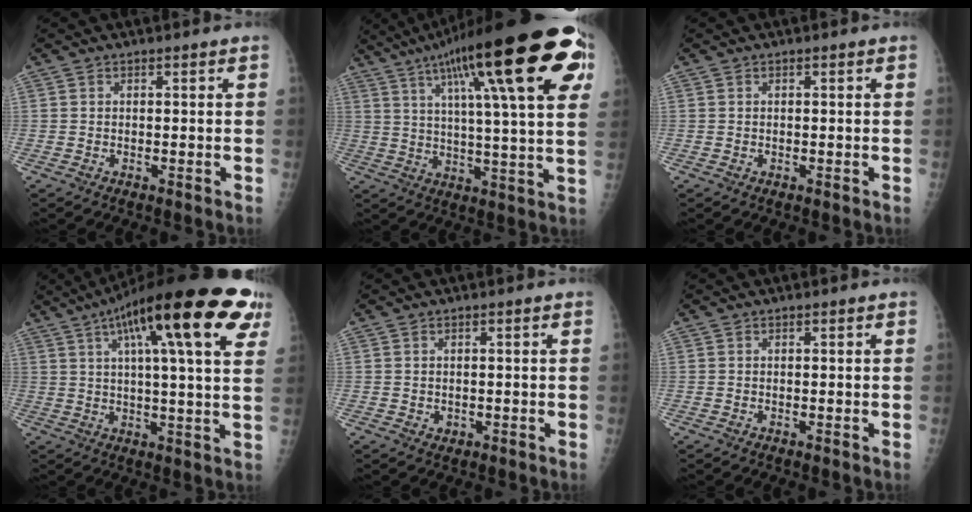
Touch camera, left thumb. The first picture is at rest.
{"total": 29.8, "force": [13.3, 6.7, 25.8], "torque": [-0.353, 0.002, 0.199]}
{"total": 0.0}
{"total": 24.4, "force": [11.5, 5.3, 20.9], "torque": [-0.306, 0.006, 0.160]}
{"total": 1.3, "force": [-0.2, 1.1, 0.6], "torque": [-0.005, 0.001, 0.001]}
{"total": 0.0}